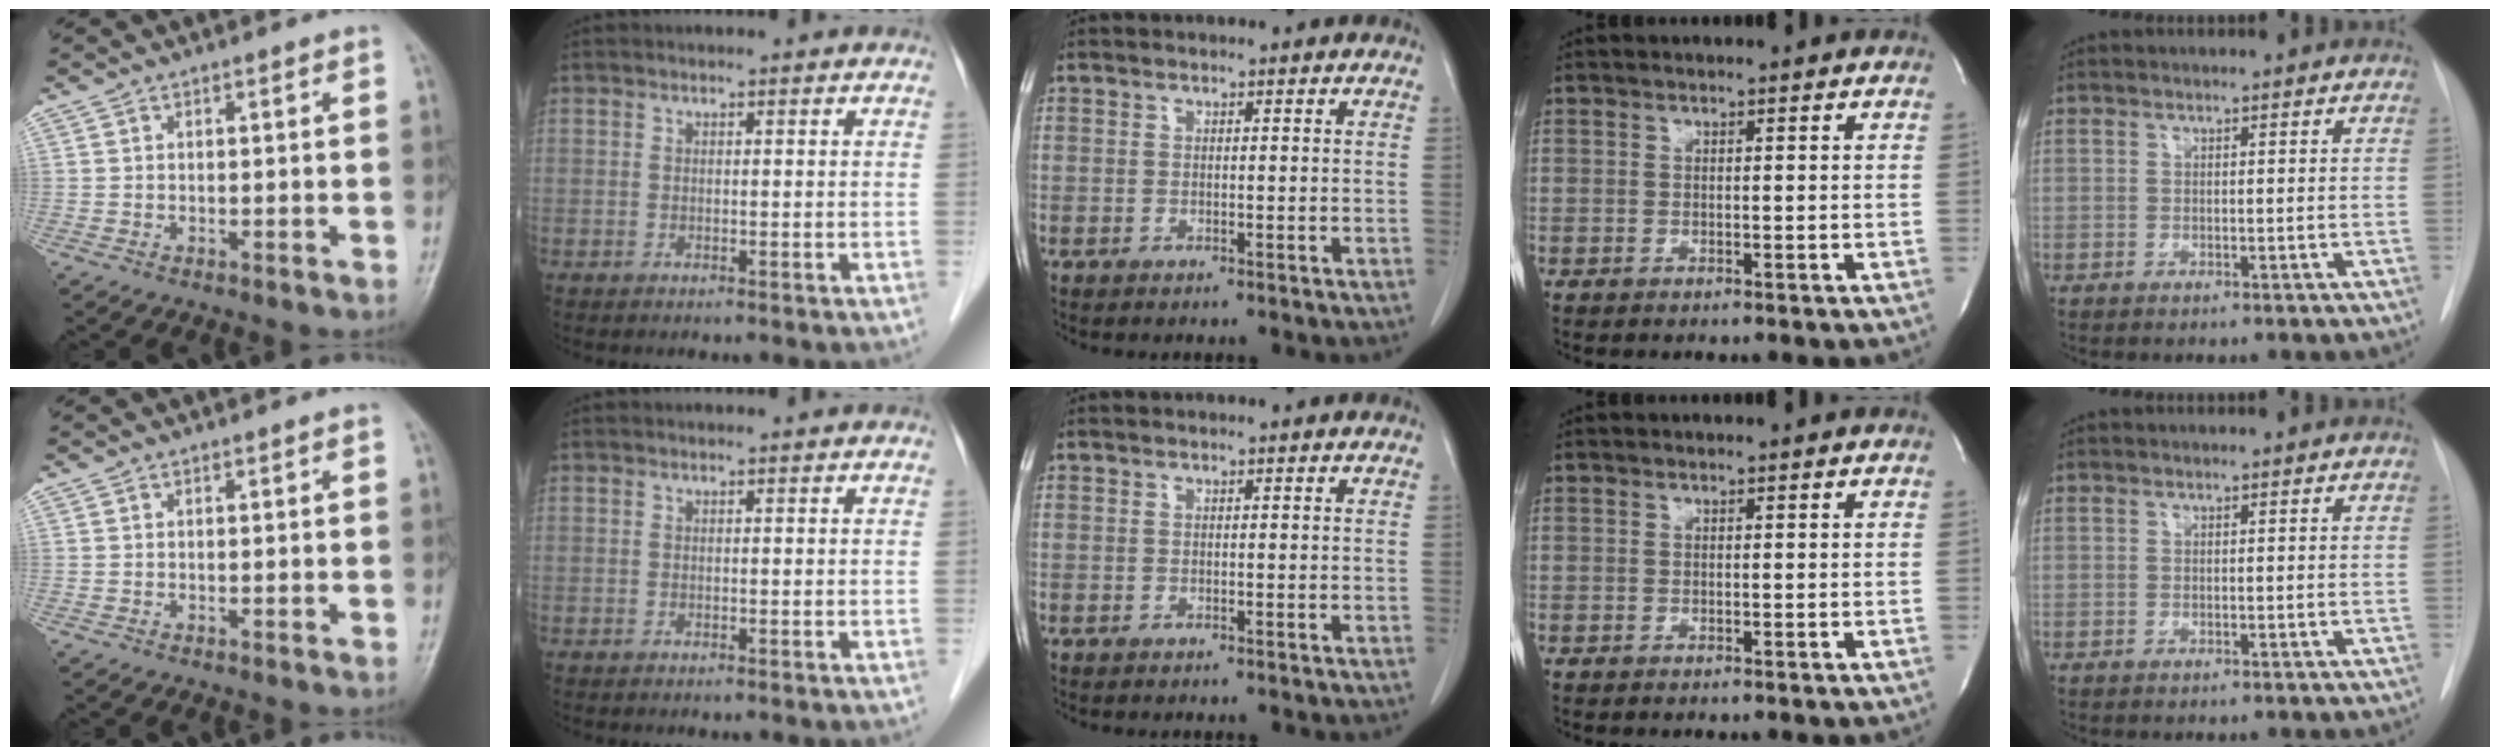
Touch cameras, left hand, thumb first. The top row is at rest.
{}